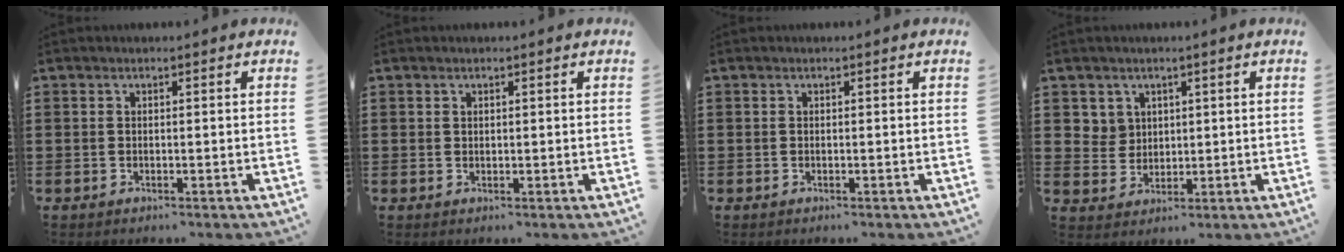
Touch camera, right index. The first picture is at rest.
{"total": 0.6, "force": [0.4, 0.5, 0.2], "torque": [-0.004, 0.003, 0.008]}
{"total": 0.0}
{"total": 4.1, "force": [2.0, 3.5, 0.5], "torque": [-0.027, 0.012, 0.038]}